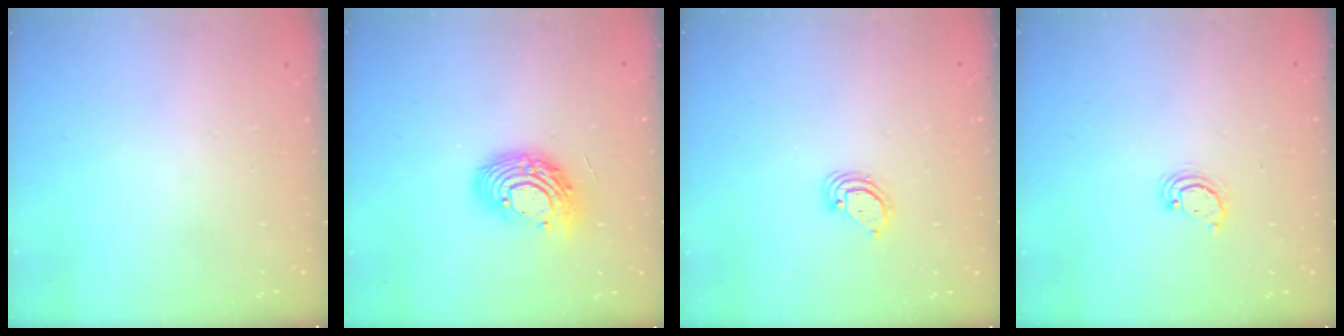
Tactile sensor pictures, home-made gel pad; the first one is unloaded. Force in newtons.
{"total": 12.1, "press": 12.0, "slide": 1.0}
{"total": 2.9, "press": 2.9, "slide": 0.2}
{"total": 3.0, "press": 3.0, "slide": 0.2}